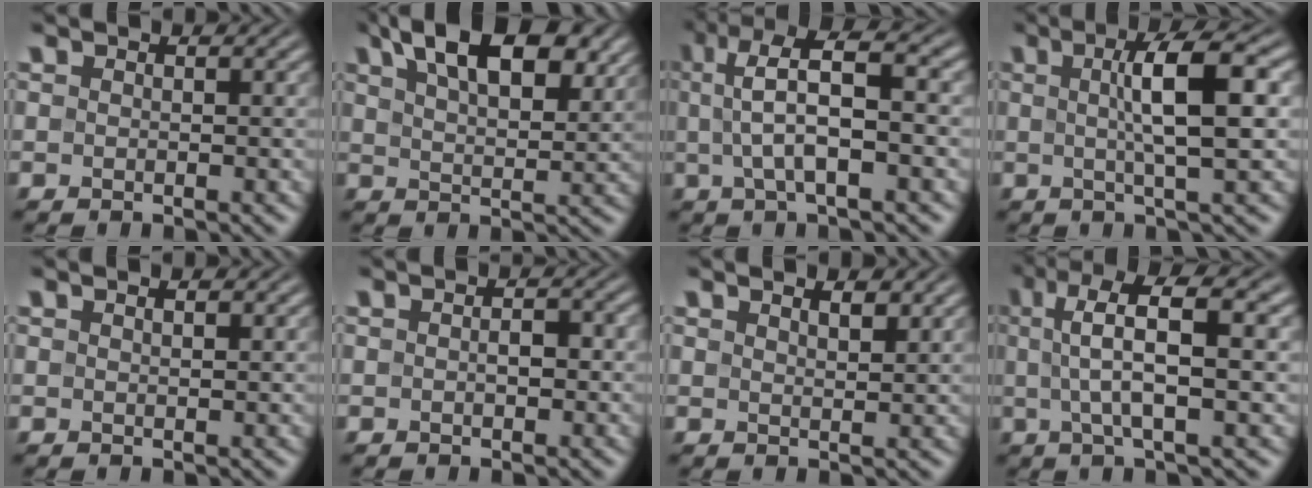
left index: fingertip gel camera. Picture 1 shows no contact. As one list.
[{"total": 10.3, "force": [6.1, 4.5, 7.0], "torque": [-0.098, 0.023, 0.091]}, {"total": 6.9, "force": [0.9, 2.0, 6.5], "torque": [-0.113, 0.017, 0.009]}, {"total": 6.4, "force": [0.9, 1.4, 6.2], "torque": [-0.090, 0.012, 0.011]}, {"total": 0.7, "force": [0.6, 0.2, 0.4], "torque": [-0.006, 0.000, 0.011]}, {"total": 1.4, "force": [-0.1, 0.9, 1.1], "torque": [-0.016, 0.001, -0.002]}, {"total": 1.7, "force": [1.4, 0.4, 0.8], "torque": [-0.009, -0.002, 0.026]}, {"total": 6.8, "force": [1.7, 1.6, 6.4], "torque": [-0.108, 0.013, 0.024]}]